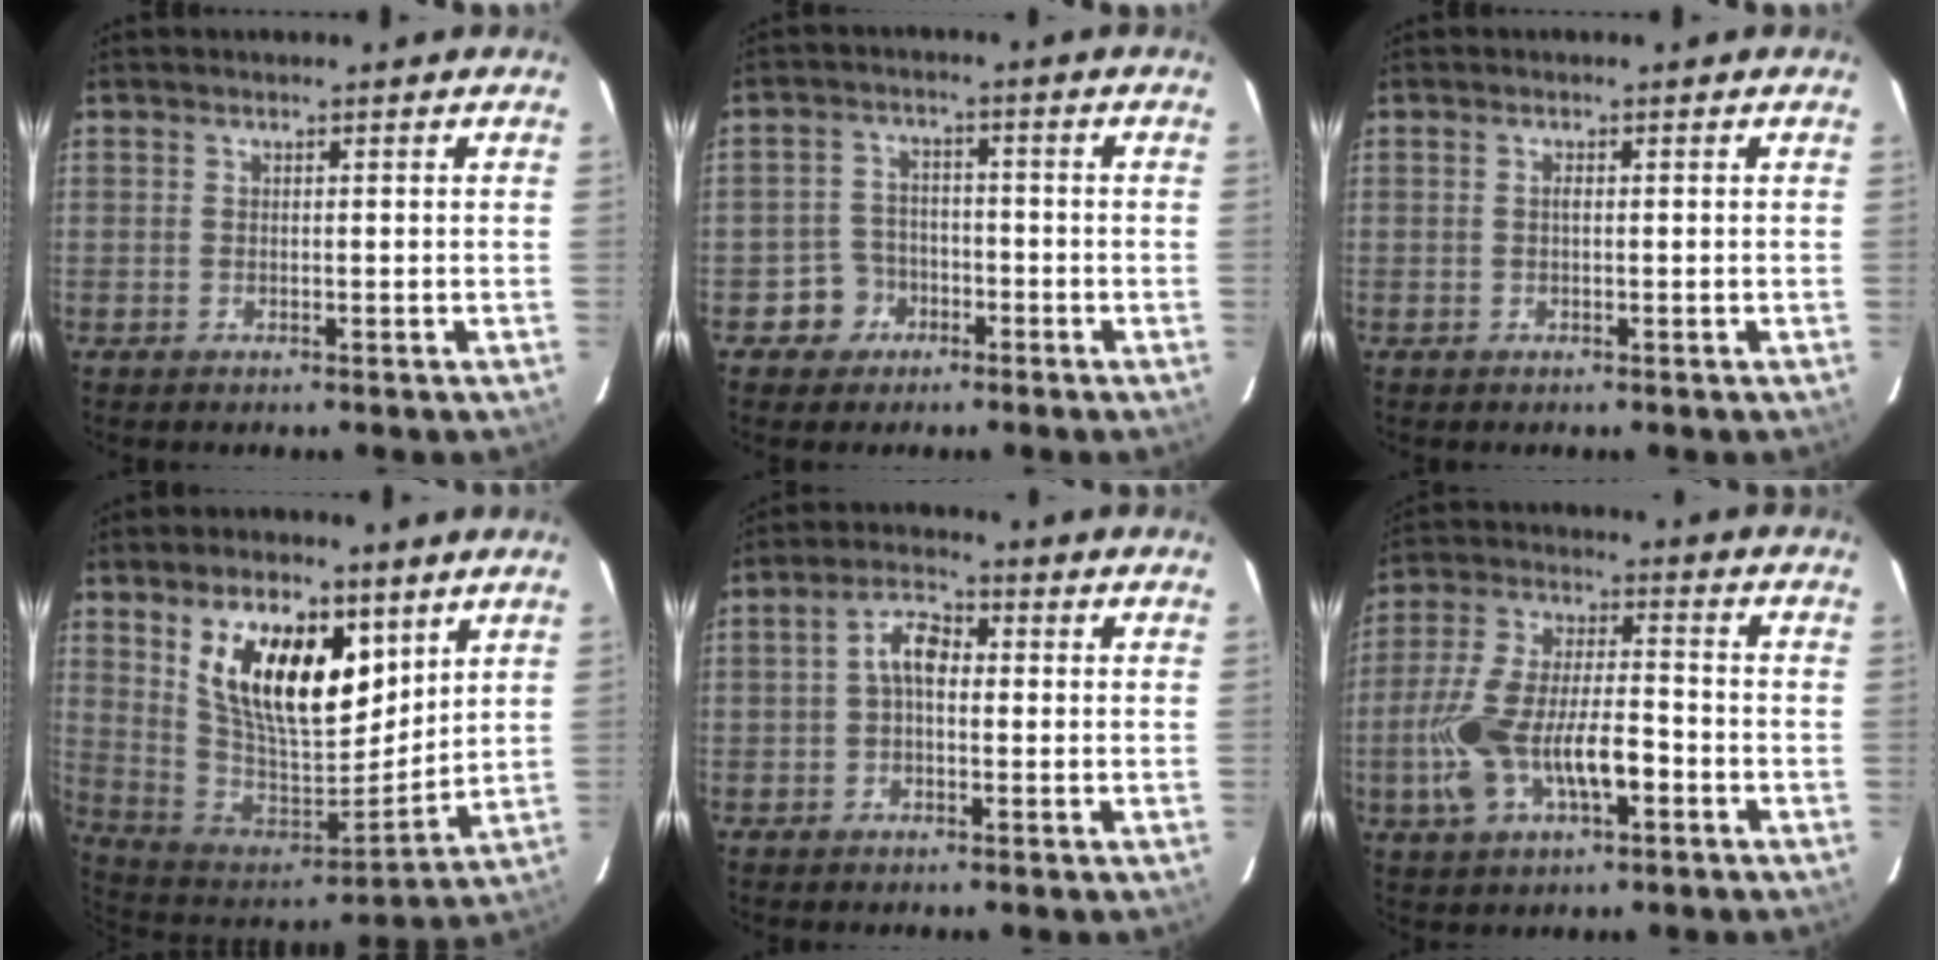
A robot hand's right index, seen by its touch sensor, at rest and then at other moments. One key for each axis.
{"total": 5.2, "fx": -2.7, "fy": 4.4, "fz": 0.2, "tx": -0.011, "ty": 0.022, "tz": -0.044}
{"total": 0.6, "fx": 0.0, "fy": 0.2, "fz": 0.5, "tx": -0.009, "ty": 0.003, "tz": -0.002}
{"total": 19.4, "fx": 8.6, "fy": 9.4, "fz": 14.6, "tx": -0.273, "ty": 0.005, "tz": 0.168}
{"total": 4.9, "fx": 0.0, "fy": 2.8, "fz": 4.0, "tx": -0.076, "ty": 0.019, "tz": -0.002}
{"total": 15.2, "fx": -5.1, "fy": 6.2, "fz": 12.9, "tx": -0.275, "ty": -0.004, "tz": -0.088}